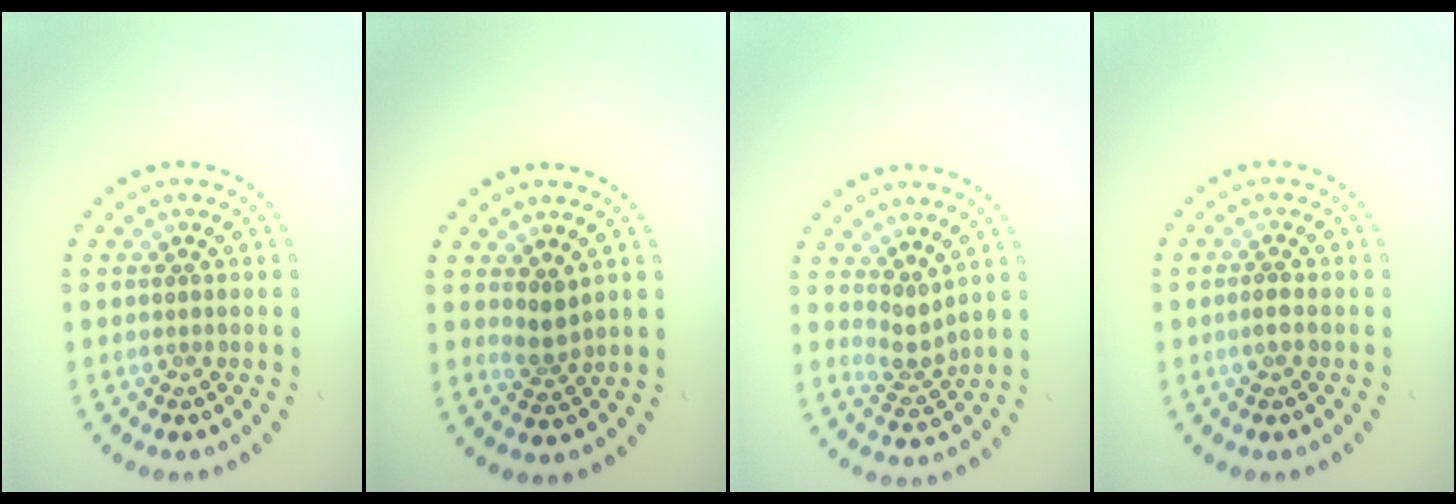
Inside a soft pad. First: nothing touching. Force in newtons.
{"total": 1.6, "press": 1.2, "slide": 1.0}
{"total": 2.0, "press": 1.3, "slide": 1.6}
{"total": 1.0, "press": 0.9, "slide": 0.5}